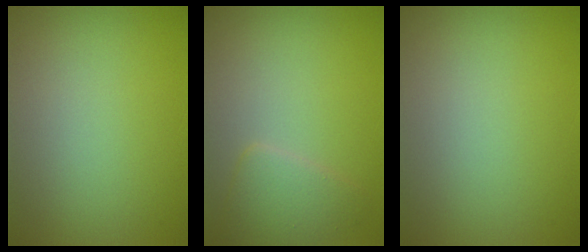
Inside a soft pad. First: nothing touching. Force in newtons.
{"total": 2.4, "press": 2.4, "slide": 0.1}
{"total": 0.0}